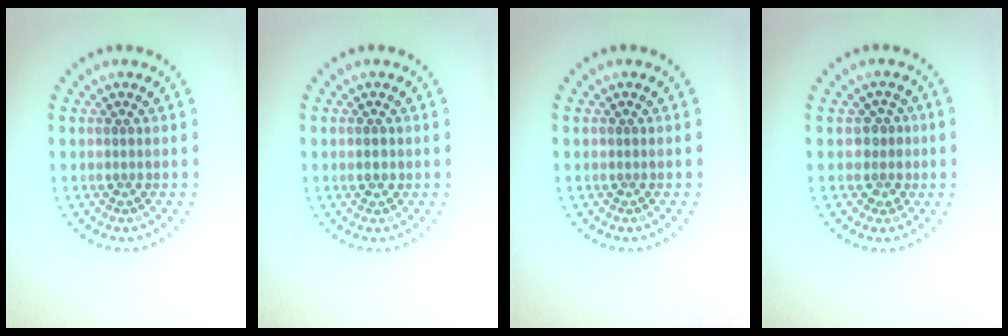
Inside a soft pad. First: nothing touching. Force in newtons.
{"total": 1.4, "press": 1.4, "slide": 0.1}
{"total": 0.0}
{"total": 2.0, "press": 1.6, "slide": 1.1}